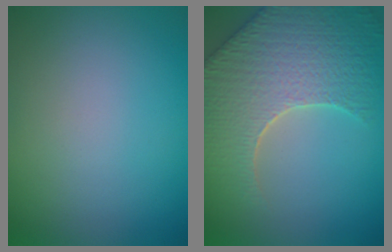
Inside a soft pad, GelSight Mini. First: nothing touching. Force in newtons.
{"total": 8.3, "press": 6.4, "slide": 5.2}